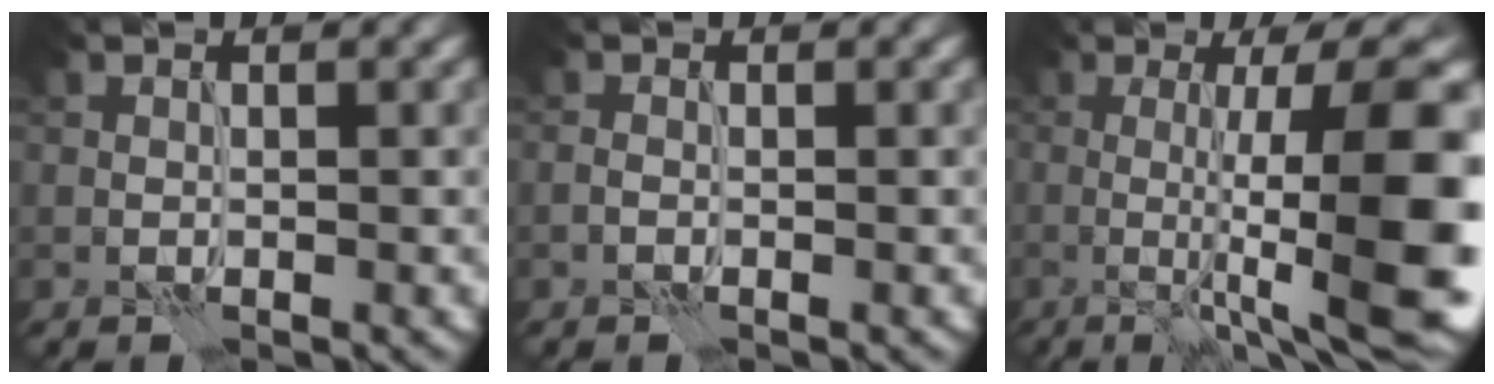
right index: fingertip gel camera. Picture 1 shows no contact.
{"total": 0.5, "force": [-0.4, 0.2, 0.3], "torque": [-0.005, 0.000, -0.006]}
{"total": 11.0, "force": [-1.0, 2.1, 10.7], "torque": [-0.129, 0.006, -0.012]}